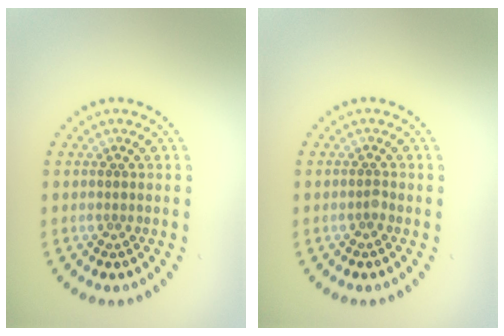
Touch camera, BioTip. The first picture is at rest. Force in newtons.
{"total": 0.7, "press": 0.5, "slide": 0.4}